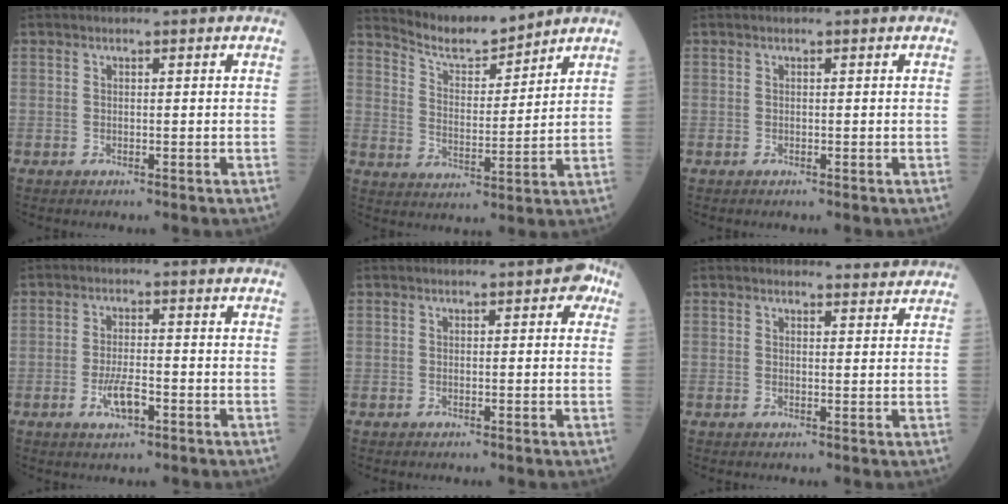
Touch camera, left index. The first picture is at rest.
{"total": 8.0, "force": [7.9, 0.6, 1.0], "torque": [-0.027, 0.002, 0.150]}
{"total": 0.0}
{"total": 4.0, "force": [-1.9, 1.1, 3.4], "torque": [-0.068, -0.002, -0.035]}
{"total": 2.3, "force": [0.7, 1.1, 1.9], "torque": [-0.008, 0.015, 0.000]}
{"total": 3.3, "force": [3.2, 0.5, -0.3], "torque": [0.000, 0.000, 0.030]}